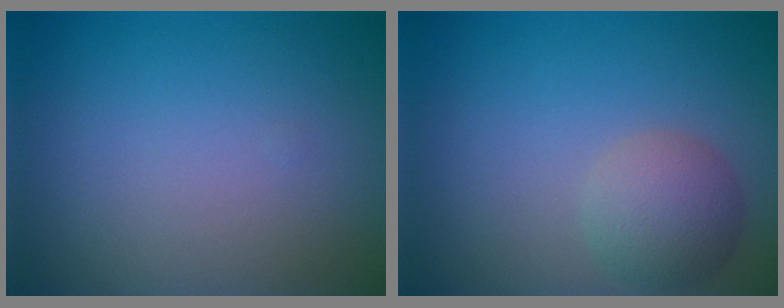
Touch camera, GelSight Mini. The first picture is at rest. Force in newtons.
{"total": 3.5, "press": 3.5, "slide": 0.2}